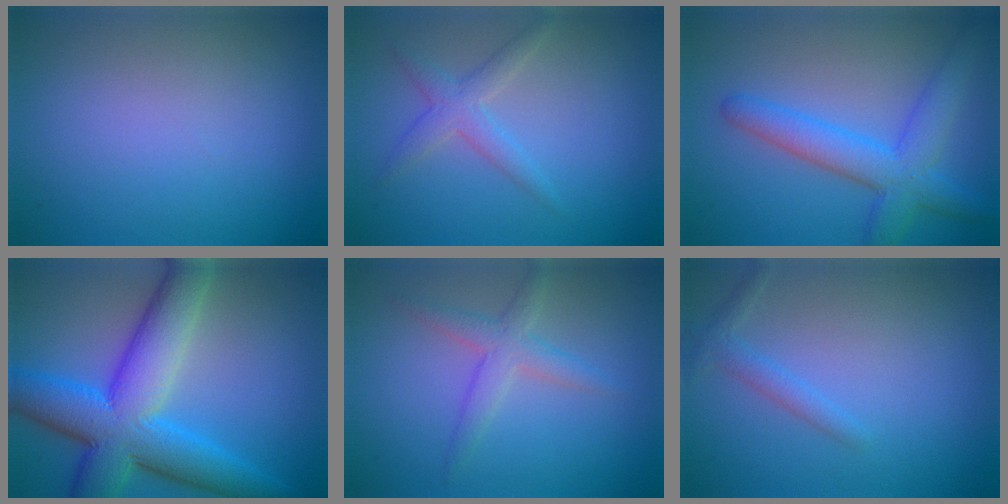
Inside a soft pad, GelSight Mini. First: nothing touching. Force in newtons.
{"total": 2.3, "press": 2.3, "slide": 0.0}
{"total": 5.2, "press": 5.2, "slide": 0.1}
{"total": 10.9, "press": 10.9, "slide": 0.1}
{"total": 2.6, "press": 2.6, "slide": 0.1}
{"total": 1.6, "press": 1.6, "slide": 0.1}